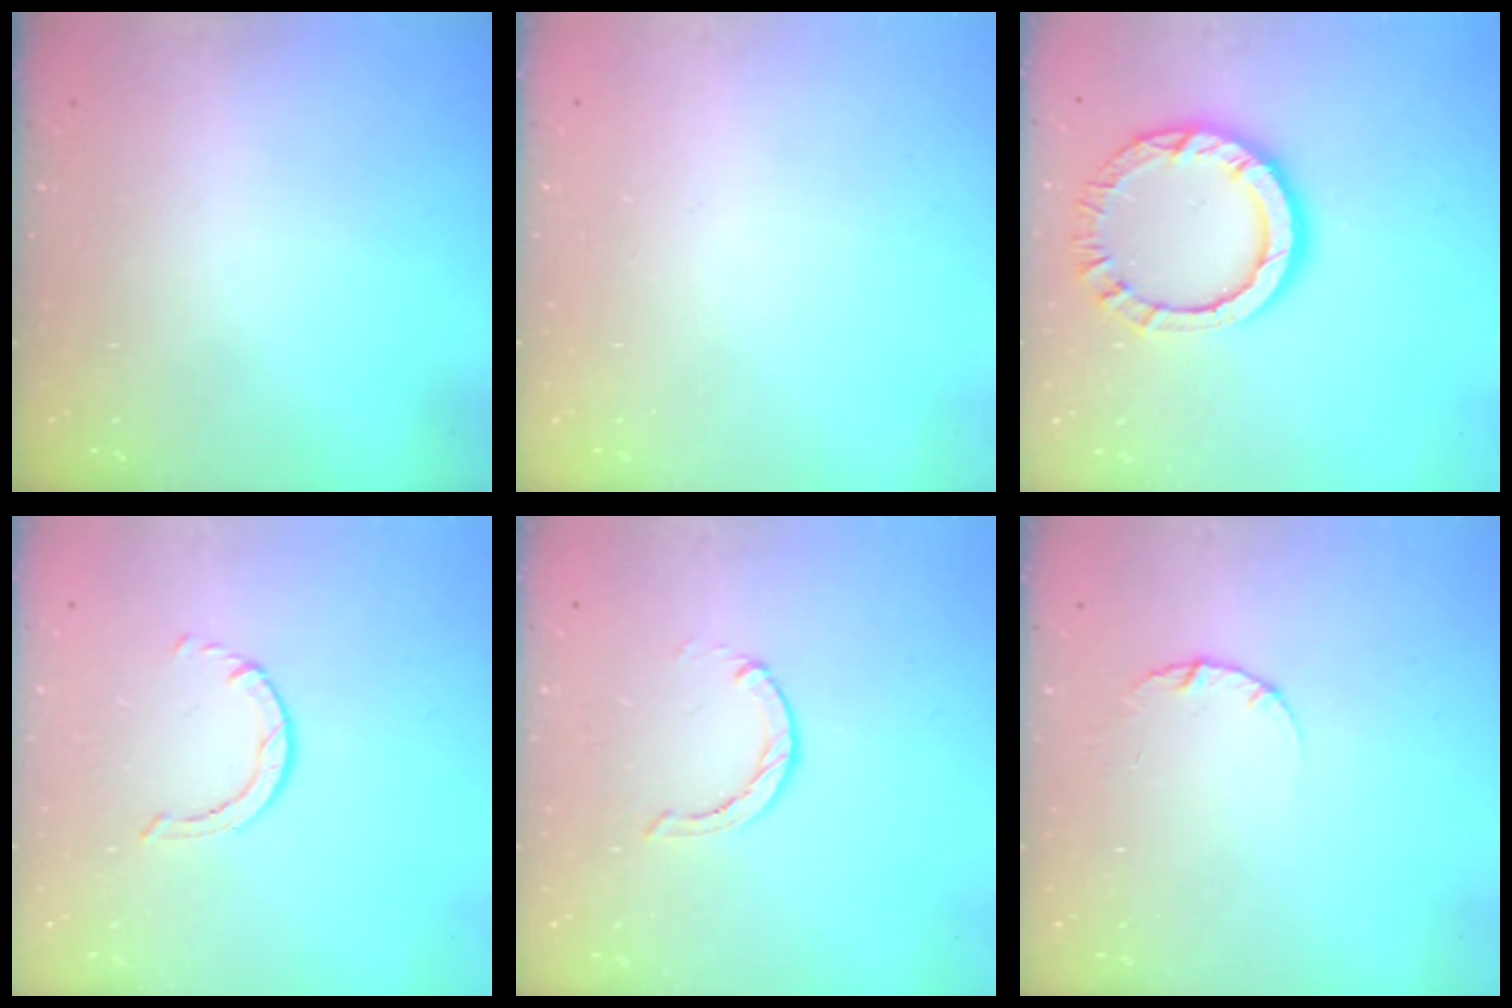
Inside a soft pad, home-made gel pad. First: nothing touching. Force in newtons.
{"total": 0.0}
{"total": 11.5, "press": 11.5, "slide": 0.8}
{"total": 0.8, "press": 0.7, "slide": 0.2}
{"total": 0.6, "press": 0.6, "slide": 0.2}
{"total": 2.6, "press": 2.6, "slide": 0.3}